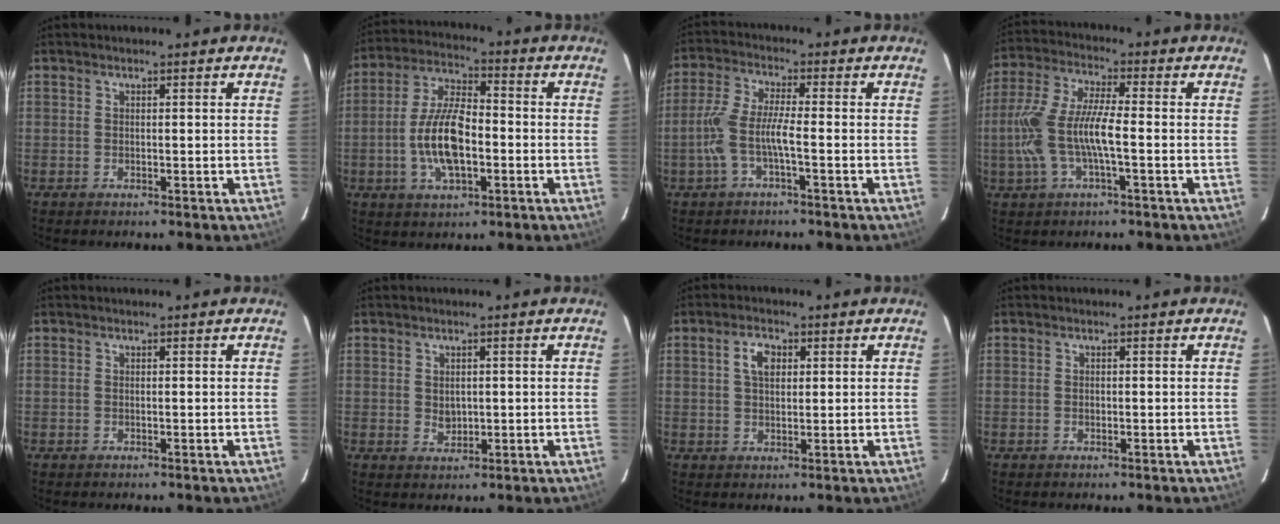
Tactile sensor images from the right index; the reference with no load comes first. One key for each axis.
{"total": 12.3, "fx": -2.8, "fy": 5.1, "fz": 10.8, "tx": -0.221, "ty": 0.005, "tz": -0.050}
{"total": 6.8, "fx": -2.3, "fy": 0.8, "fz": 6.3, "tx": -0.145, "ty": 0.003, "tz": -0.043}
{"total": 11.5, "fx": -2.5, "fy": 2.7, "fz": 10.9, "tx": -0.236, "ty": 0.002, "tz": -0.045}
{"total": 0.0}
{"total": 2.4, "fx": 0.2, "fy": 2.0, "fz": 1.3, "tx": -0.019, "ty": 0.001, "tz": 0.007}
{"total": 4.1, "fx": 1.3, "fy": 2.4, "fz": 3.0, "tx": -0.054, "ty": 0.011, "tz": 0.025}
{"total": 0.5, "fx": -0.1, "fy": 0.5, "fz": 0.0, "tx": 0.000, "ty": 0.000, "tz": 0.000}